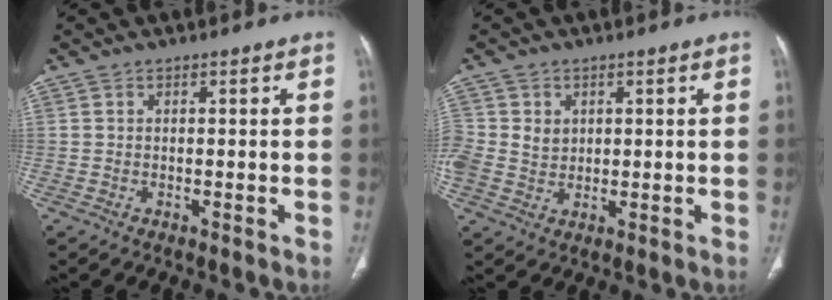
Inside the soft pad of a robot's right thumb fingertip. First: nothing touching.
{"total": 5.9, "force": [1.1, 5.0, 2.8], "torque": [-0.048, -0.002, 0.031]}